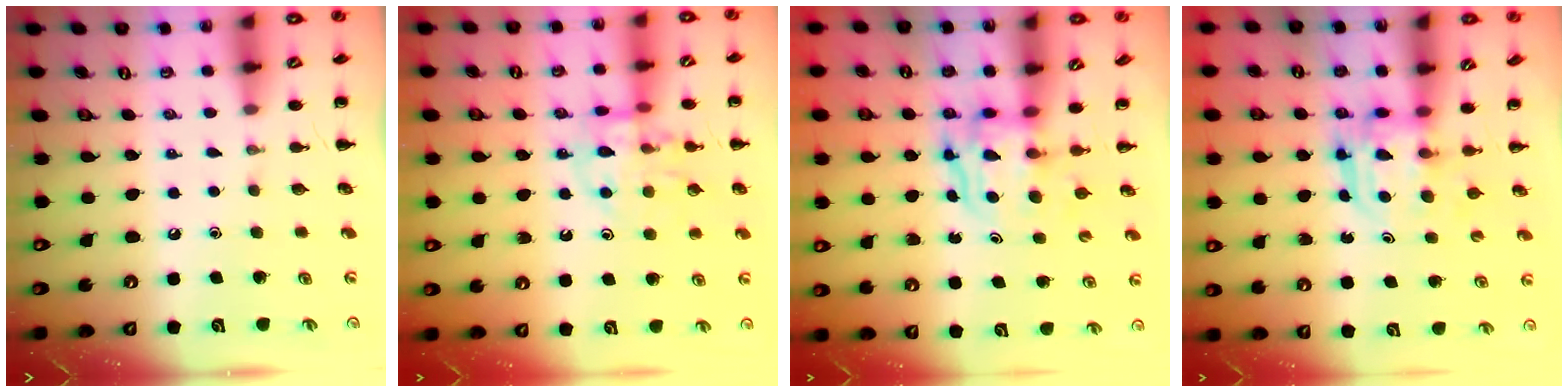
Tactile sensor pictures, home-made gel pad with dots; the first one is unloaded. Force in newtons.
{"total": 11.8, "press": 11.6, "slide": 1.7}
{"total": 3.6, "press": 3.6, "slide": 0.4}
{"total": 3.1, "press": 3.1, "slide": 0.2}